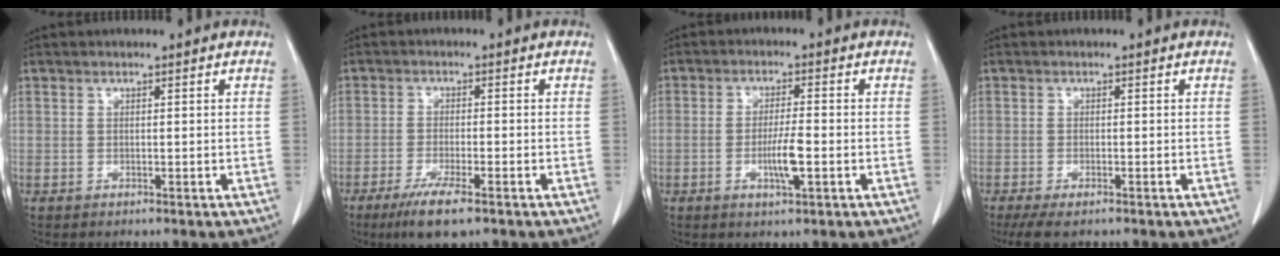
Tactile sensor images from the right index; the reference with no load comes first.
{"total": 6.5, "force": [-4.1, 0.8, 5.0], "torque": [-0.094, -0.016, -0.069]}
{"total": 4.9, "force": [-1.4, 0.5, 4.7], "torque": [-0.088, -0.006, -0.024]}
{"total": 4.4, "force": [-3.3, 1.3, 2.7], "torque": [-0.046, -0.010, -0.049]}